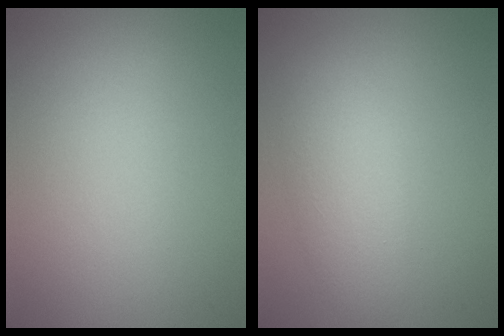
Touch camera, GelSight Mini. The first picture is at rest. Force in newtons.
{"total": 3.2, "press": 3.2, "slide": 0.2}